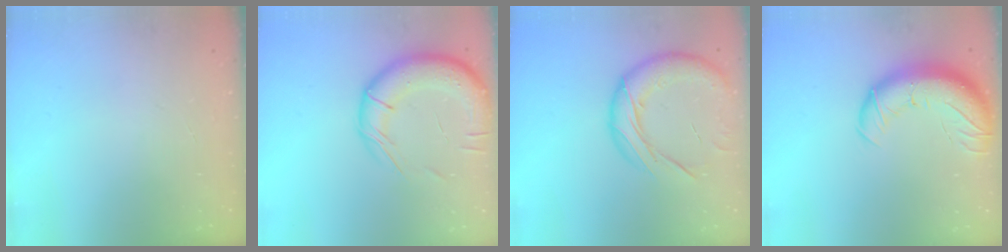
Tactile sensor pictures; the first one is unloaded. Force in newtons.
{"total": 15.7, "press": 15.3, "slide": 3.2}
{"total": 18.1, "press": 17.9, "slide": 2.8}
{"total": 15.2, "press": 14.7, "slide": 3.6}